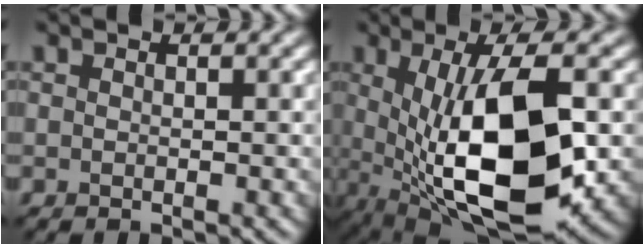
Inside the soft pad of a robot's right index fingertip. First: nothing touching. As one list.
[{"total": 13.1, "force": [-0.9, 5.1, 12.0], "torque": [-0.202, -0.018, -0.011]}]